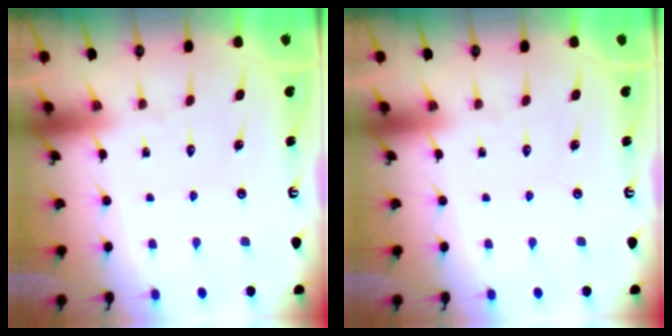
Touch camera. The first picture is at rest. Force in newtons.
{"total": 0.0}